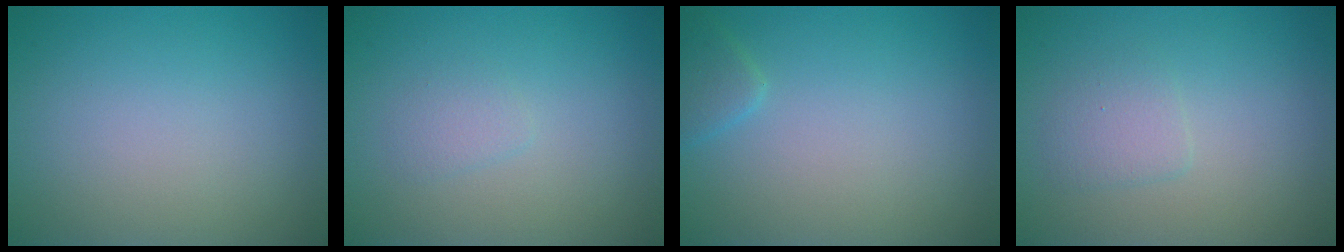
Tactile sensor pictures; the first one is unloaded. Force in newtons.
{"total": 1.0, "press": 1.0, "slide": 0.1}
{"total": 1.4, "press": 1.4, "slide": 0.1}
{"total": 1.6, "press": 1.6, "slide": 0.1}